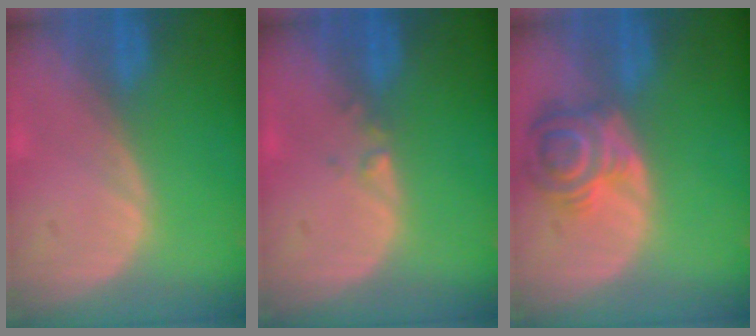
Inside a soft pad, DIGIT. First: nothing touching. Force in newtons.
{"total": 1.0, "press": 0.9, "slide": 0.5}
{"total": 6.1, "press": 6.1, "slide": 0.3}